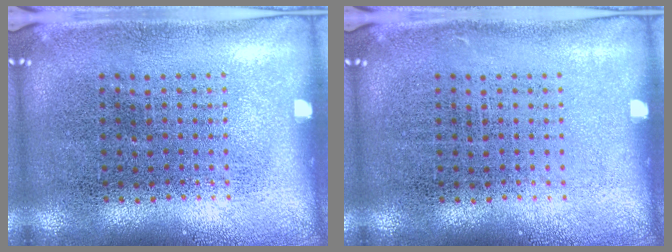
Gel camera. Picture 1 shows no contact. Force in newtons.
{"total": 0.0}